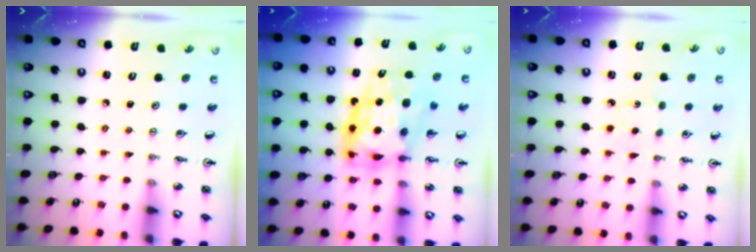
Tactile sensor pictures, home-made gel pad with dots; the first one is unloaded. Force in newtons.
{"total": 12.5, "press": 12.4, "slide": 1.3}
{"total": 2.8, "press": 2.8, "slide": 0.4}